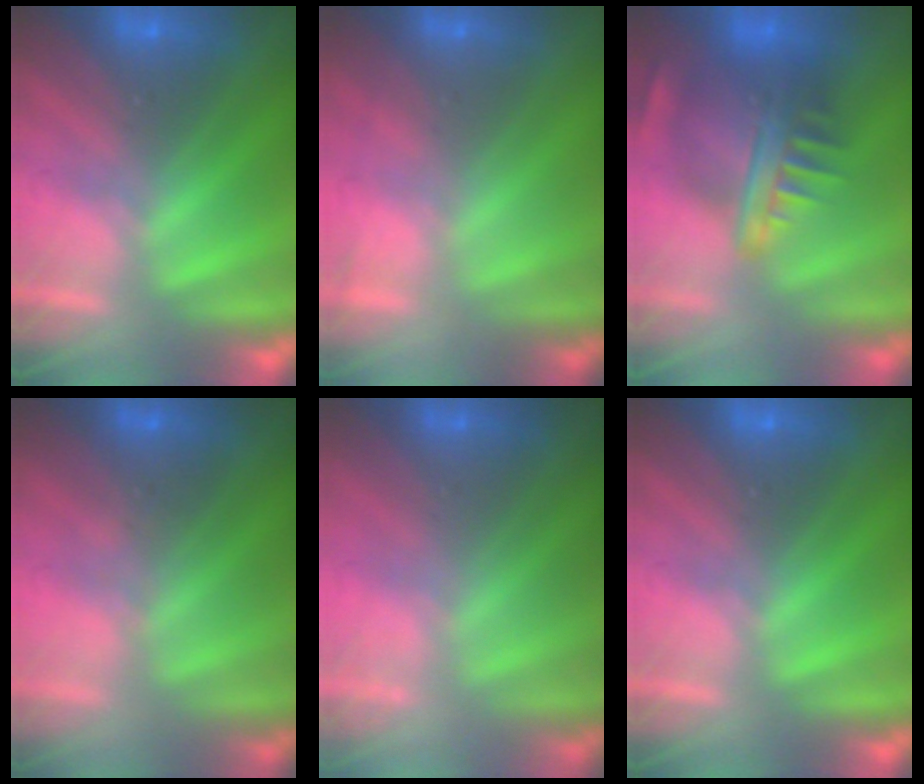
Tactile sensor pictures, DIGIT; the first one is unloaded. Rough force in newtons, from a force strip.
{"total": 2.2}
{"total": 7.4}
{"total": 1.8}
{"total": 2.0}
{"total": 0.0}